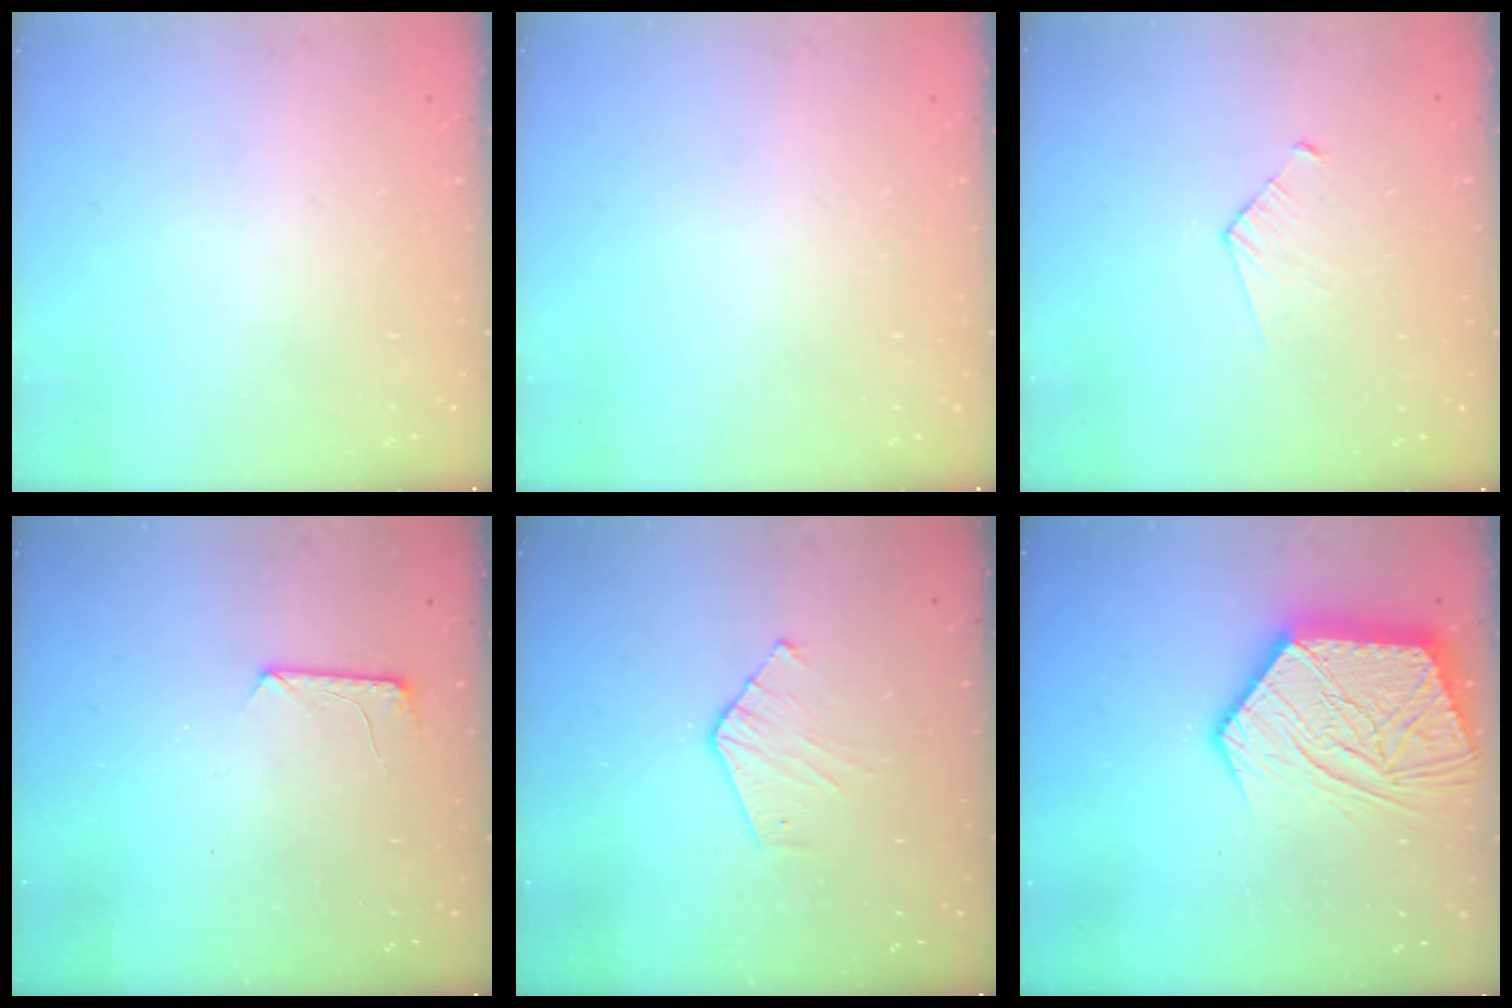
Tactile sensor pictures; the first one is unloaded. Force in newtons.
{"total": 0.0}
{"total": 3.4, "press": 3.4, "slide": 0.3}
{"total": 7.1, "press": 7.0, "slide": 0.6}
{"total": 4.6, "press": 4.6, "slide": 0.4}
{"total": 19.1, "press": 19.0, "slide": 1.6}